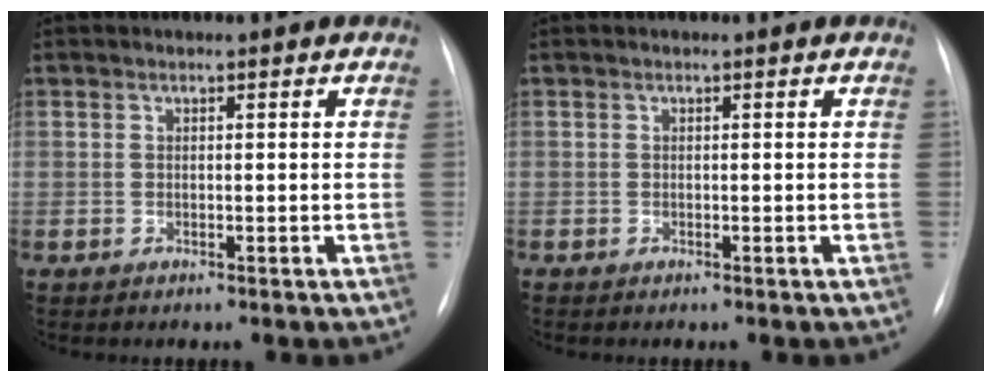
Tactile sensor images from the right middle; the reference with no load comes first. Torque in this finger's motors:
{"motor_torque": [0.21, -0.21, 0.03, 0.01]}